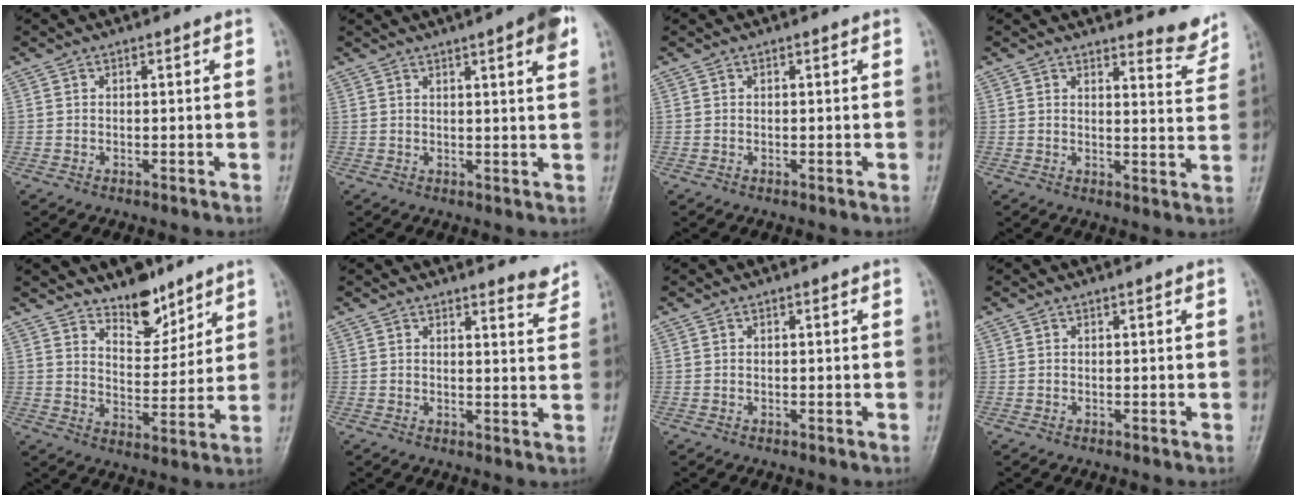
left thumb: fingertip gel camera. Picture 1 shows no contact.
{"total": 7.7, "force": [4.0, 1.2, 6.5], "torque": [-0.076, -0.002, 0.047]}
{"total": 0.0}
{"total": 5.8, "force": [5.6, 1.2, 1.1], "torque": [0.002, -0.056, 0.060]}
{"total": 8.8, "force": [7.0, 4.0, 3.5], "torque": [-0.024, -0.057, 0.120]}
{"total": 3.5, "force": [3.3, 0.6, 1.0], "torque": [-0.004, -0.034, 0.033]}
{"total": 0.0}
{"total": 0.0}